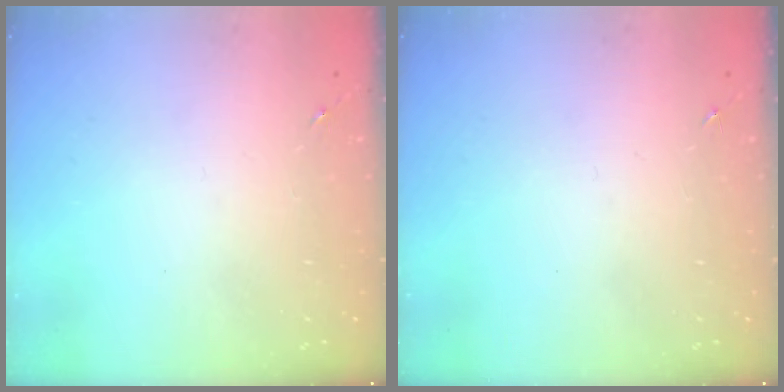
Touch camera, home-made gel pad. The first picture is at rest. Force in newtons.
{"total": 0.0}